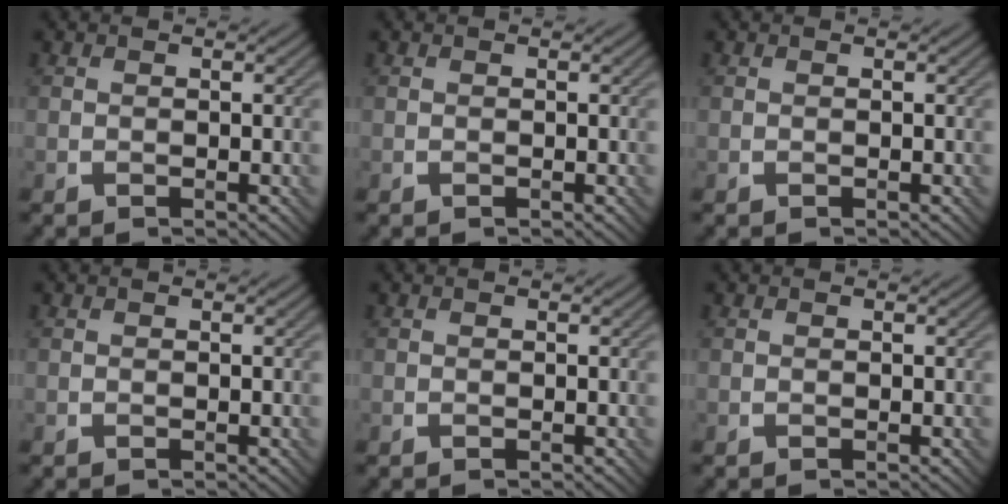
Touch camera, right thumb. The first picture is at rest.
{"total": 0.0}
{"total": 0.0}
{"total": 0.0}
{"total": 0.0}
{"total": 0.0}